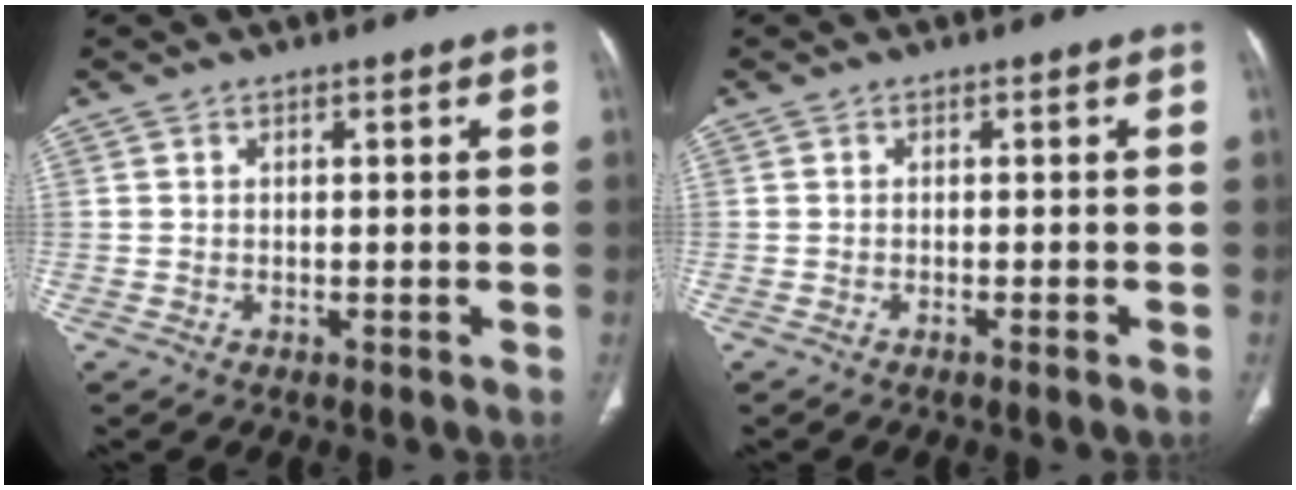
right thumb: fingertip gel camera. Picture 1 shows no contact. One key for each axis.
{"total": 1.5, "fx": -1.1, "fy": -0.1, "fz": 1.0, "tx": -0.017, "ty": -0.001, "tz": -0.012}